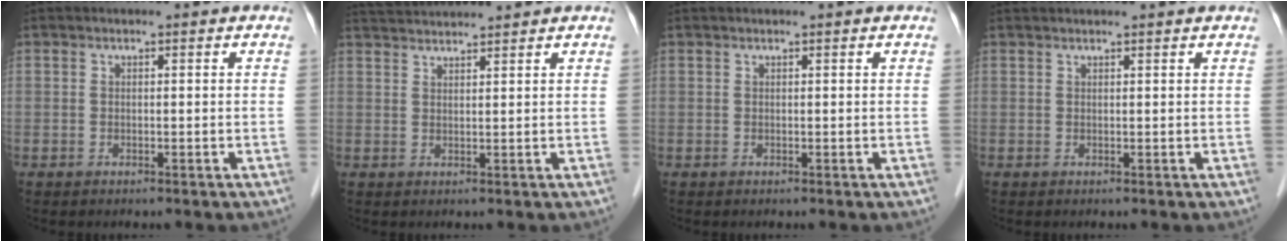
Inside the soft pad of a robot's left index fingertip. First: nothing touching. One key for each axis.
{"total": 6.2, "fx": 5.9, "fy": -0.8, "fz": 1.5, "tx": -0.032, "ty": 0.028, "tz": 0.099}
{"total": 0.9, "fx": 0.8, "fy": -0.1, "fz": 0.3, "tx": -0.006, "ty": 0.011, "tz": 0.016}
{"total": 4.9, "fx": 4.5, "fy": -0.3, "fz": 1.8, "tx": -0.019, "ty": 0.032, "tz": 0.056}